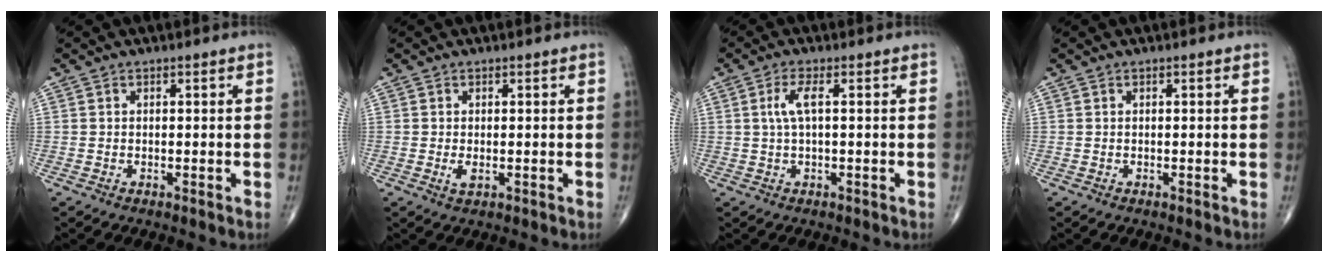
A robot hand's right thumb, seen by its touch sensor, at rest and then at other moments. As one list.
[{"total": 1.6, "force": [-0.3, 0.7, 1.4], "torque": [-0.029, -0.006, -0.005]}, {"total": 3.3, "force": [0.5, 0.7, 3.2], "torque": [-0.083, 0.010, 0.011]}, {"total": 0.0}]